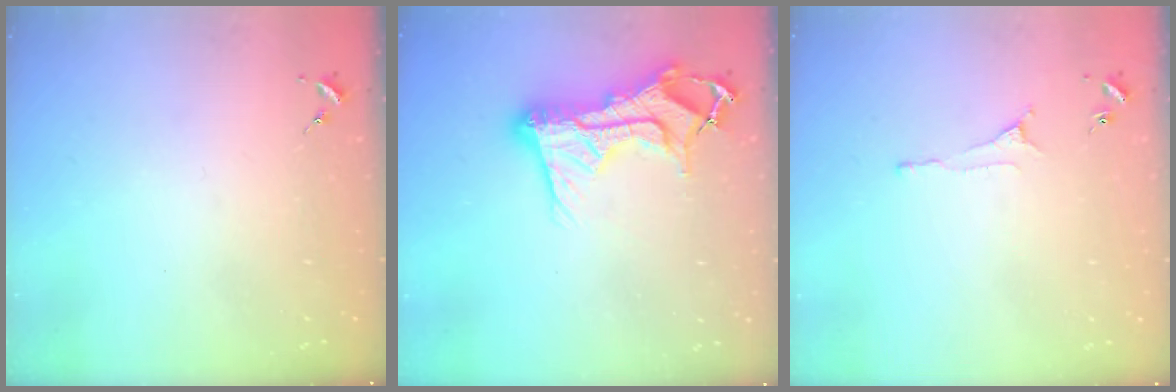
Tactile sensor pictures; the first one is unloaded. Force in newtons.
{"total": 19.3, "press": 19.2, "slide": 1.9}
{"total": 4.2, "press": 4.1, "slide": 0.8}